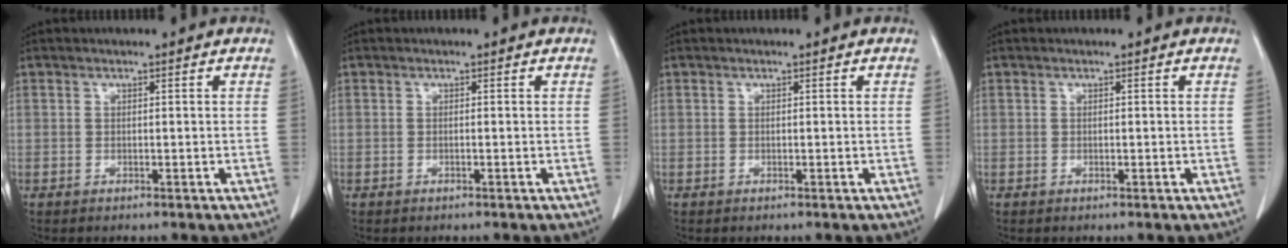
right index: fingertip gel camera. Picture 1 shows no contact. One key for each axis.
{"total": 0.0}
{"total": 0.0}
{"total": 0.0}